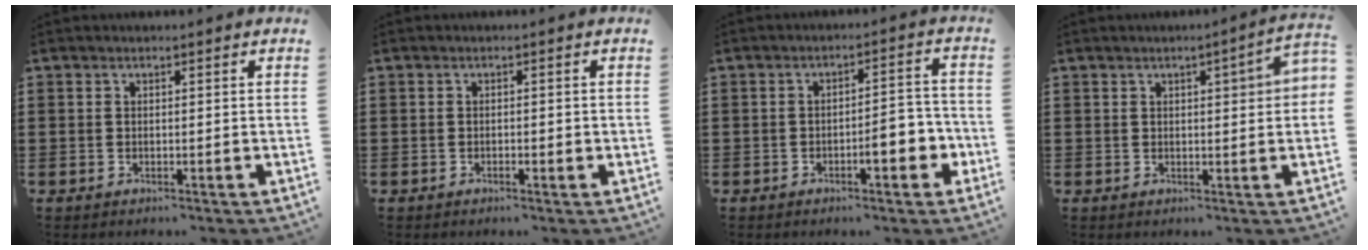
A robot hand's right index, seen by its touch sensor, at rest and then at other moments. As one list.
[{"total": 0.5, "force": [-0.3, 0.1, 0.4], "torque": [-0.008, -0.003, -0.006]}, {"total": 5.1, "force": [-2.1, 1.7, 4.4], "torque": [-0.047, -0.005, -0.042]}, {"total": 2.6, "force": [0.5, 0.2, 2.5], "torque": [-0.046, 0.000, 0.007]}]